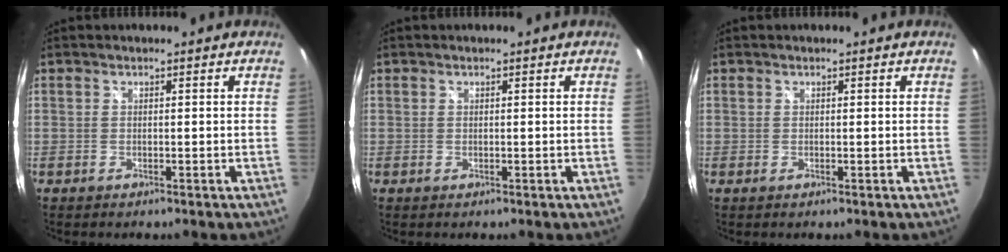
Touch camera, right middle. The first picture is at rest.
{"total": 0.0}
{"total": 0.0}